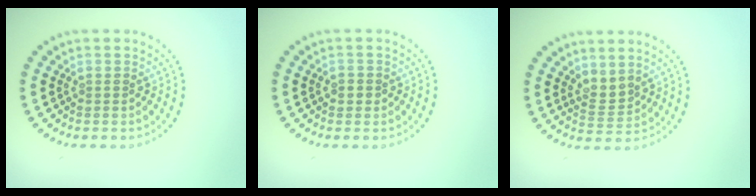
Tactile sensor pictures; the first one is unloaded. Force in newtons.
{"total": 1.1, "press": 1.0, "slide": 0.5}
{"total": 1.9, "press": 1.4, "slide": 1.3}